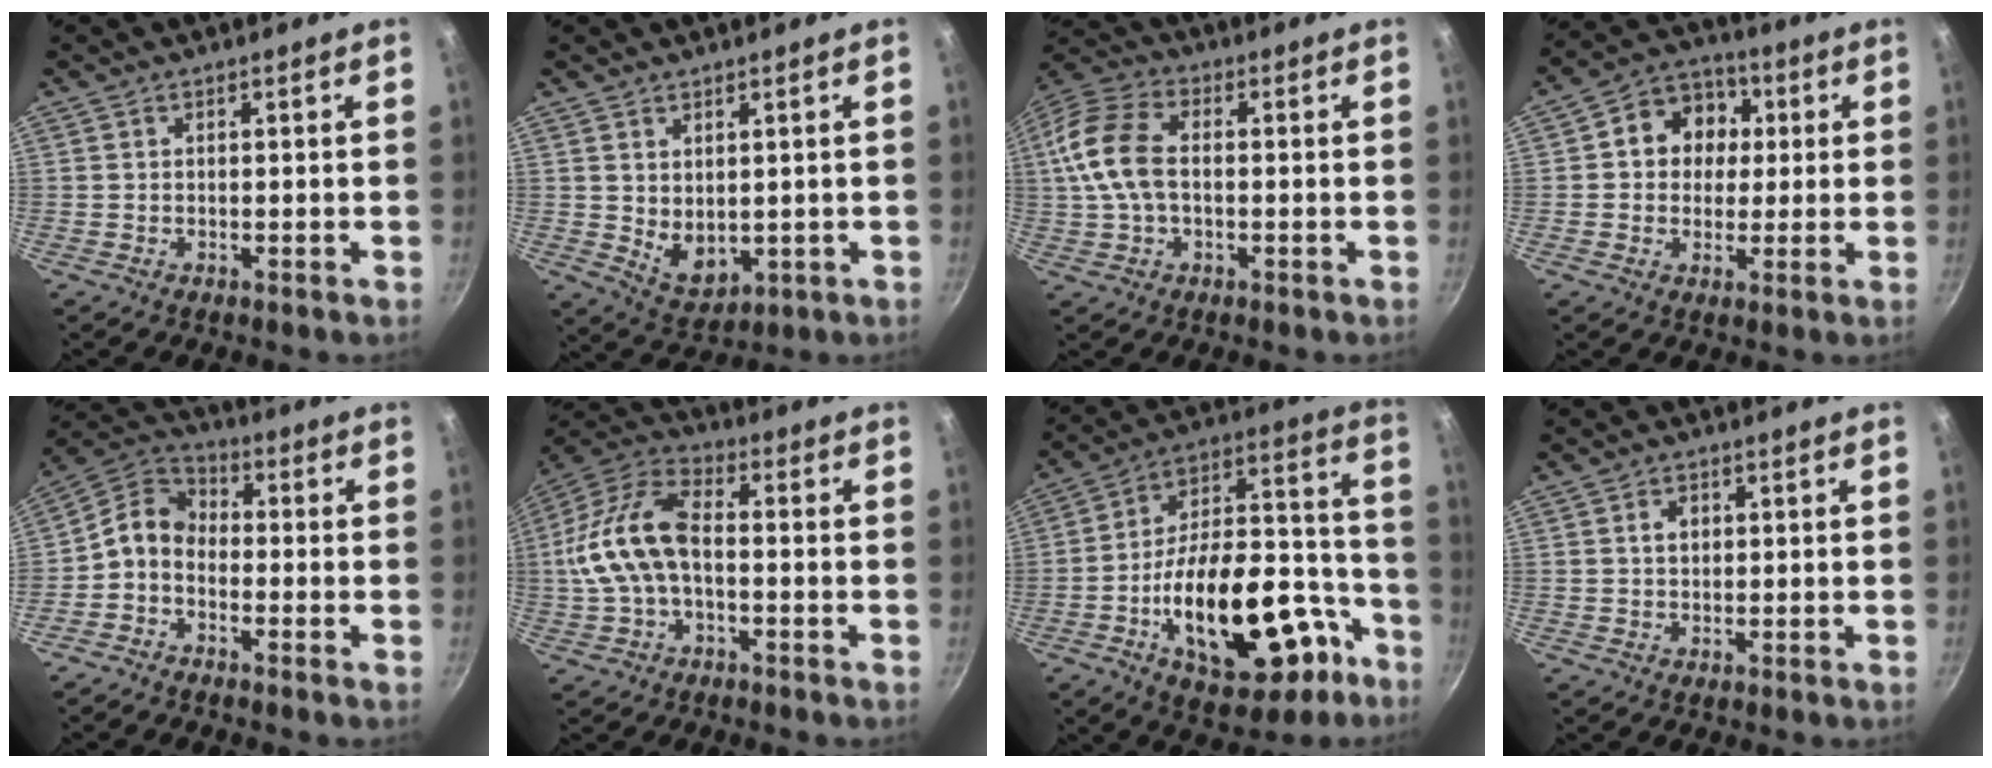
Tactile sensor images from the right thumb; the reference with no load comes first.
{"total": 6.1, "force": [1.2, 4.1, 4.4], "torque": [-0.058, -0.022, 0.039]}
{"total": 12.7, "force": [0.3, 7.9, 9.9], "torque": [-0.199, 0.031, -0.008]}
{"total": 10.2, "force": [1.7, 8.9, 4.8], "torque": [-0.032, 0.013, 0.009]}
{"total": 7.1, "force": [-2.3, 5.0, 4.4], "torque": [-0.081, 0.045, -0.067]}
{"total": 14.3, "force": [-1.3, 7.9, 11.8], "torque": [-0.224, 0.043, -0.039]}
{"total": 28.9, "force": [-11.6, 14.6, 22.0], "torque": [-0.284, 0.087, -0.160]}
{"total": 2.3, "force": [0.5, 1.8, 1.4], "torque": [-0.013, 0.003, 0.007]}